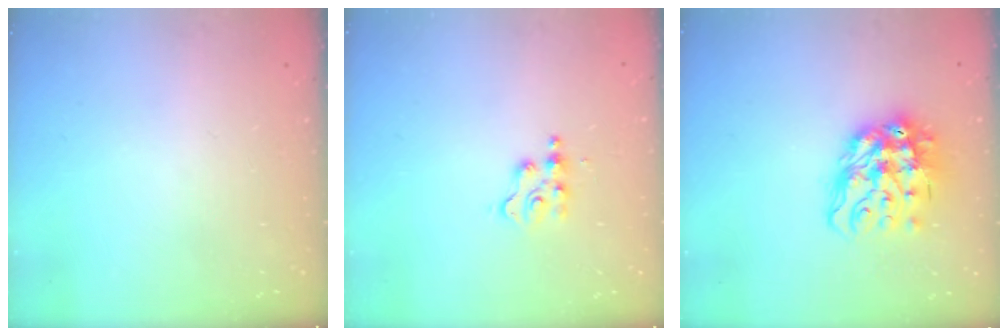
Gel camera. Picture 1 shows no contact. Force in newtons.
{"total": 3.9, "press": 3.8, "slide": 0.6}
{"total": 16.1, "press": 16.0, "slide": 1.8}